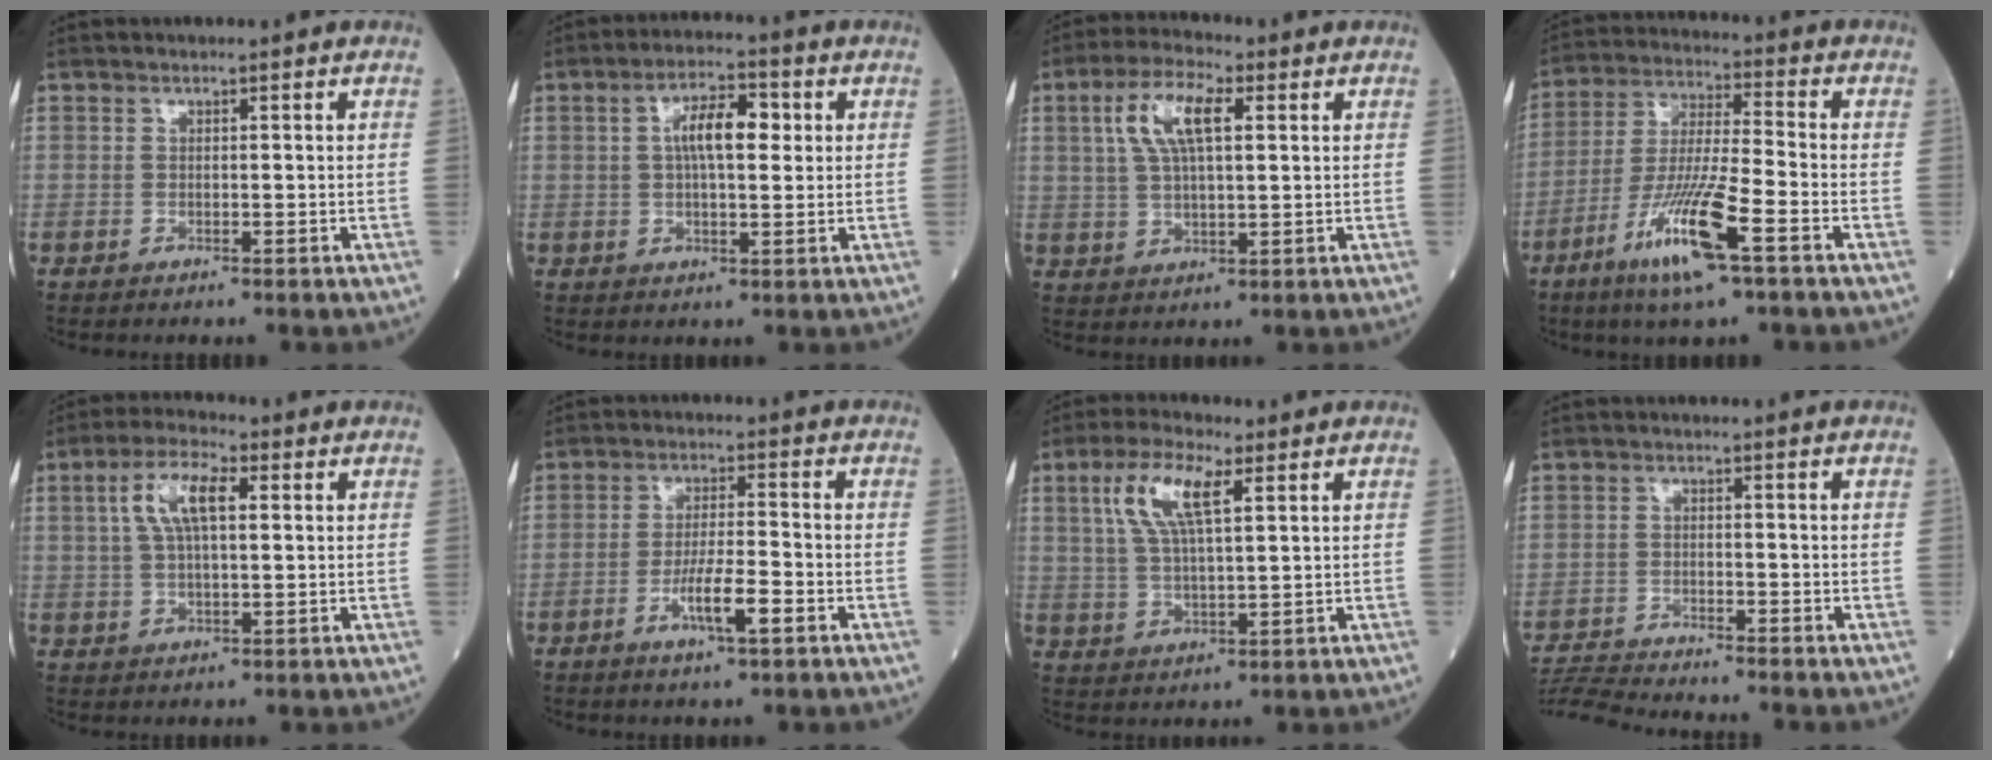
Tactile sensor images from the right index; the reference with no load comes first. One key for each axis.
{"total": 6.8, "fx": 1.4, "fy": 2.3, "fz": 6.3, "tx": -0.115, "ty": 0.018, "tz": 0.022}
{"total": 8.2, "fx": 2.5, "fy": 2.6, "fz": 7.4, "tx": -0.154, "ty": 0.016, "tz": 0.049}
{"total": 12.7, "fx": -6.4, "fy": 0.5, "fz": 11.0, "tx": -0.221, "ty": -0.021, "tz": -0.119}
{"total": 7.5, "fx": 2.1, "fy": 2.4, "fz": 6.8, "tx": -0.140, "ty": 0.016, "tz": 0.039}
{"total": 6.3, "fx": -2.7, "fy": 0.6, "fz": 5.7, "tx": -0.105, "ty": -0.006, "tz": -0.049}
{"total": 8.8, "fx": 3.5, "fy": 2.1, "fz": 7.7, "tx": -0.164, "ty": 0.013, "tz": 0.070}
{"total": 7.2, "fx": -7.1, "fy": -0.9, "fz": 0.9, "tx": -0.016, "ty": -0.013, "tz": -0.129}